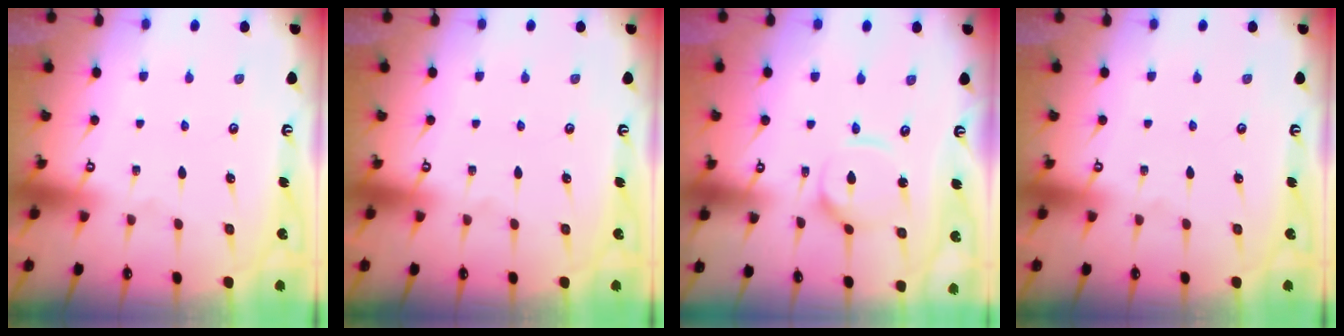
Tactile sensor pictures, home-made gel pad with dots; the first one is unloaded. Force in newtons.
{"total": 0.0}
{"total": 6.9, "press": 6.8, "slide": 0.5}
{"total": 0.0}